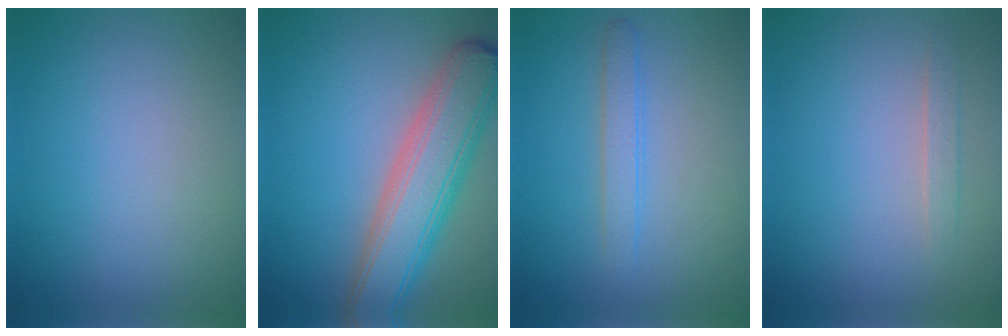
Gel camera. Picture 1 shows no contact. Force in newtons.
{"total": 7.6, "press": 7.6, "slide": 0.4}
{"total": 1.8, "press": 1.8, "slide": 0.0}
{"total": 1.1, "press": 1.1, "slide": 0.2}